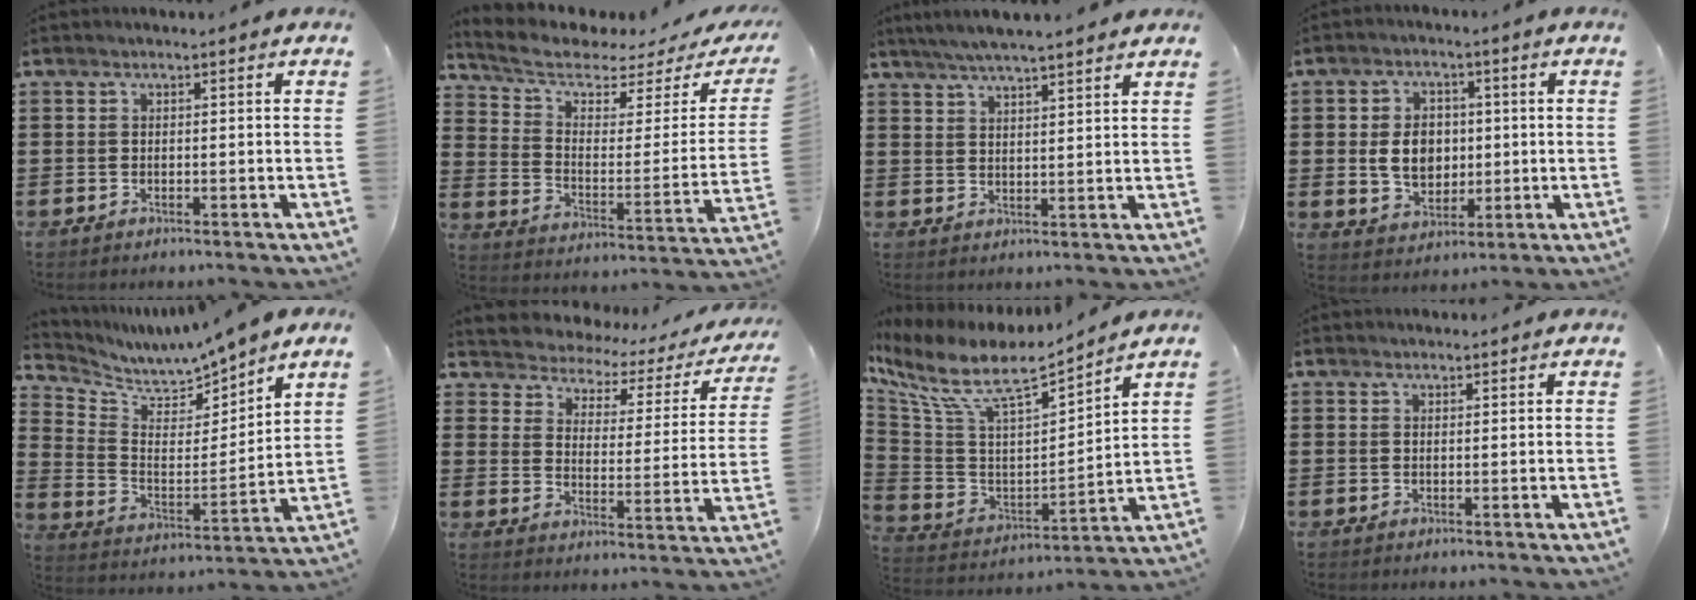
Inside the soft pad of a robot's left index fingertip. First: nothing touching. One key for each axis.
{"total": 5.1, "fx": 3.6, "fy": 2.1, "fz": 2.9, "tx": -0.081, "ty": -0.029, "tz": 0.060}
{"total": 3.8, "fx": 3.5, "fy": -0.2, "fz": 1.4, "tx": -0.037, "ty": -0.012, "tz": 0.062}
{"total": 6.6, "fx": 0.2, "fy": 5.1, "fz": 4.2, "tx": -0.092, "ty": 0.009, "tz": -0.002}
{"total": 6.1, "fx": 6.0, "fy": 1.1, "fz": 0.4, "tx": -0.042, "ty": -0.053, "tz": 0.104}
{"total": 2.0, "fx": 1.7, "fy": 1.0, "fz": 0.3, "tx": -0.025, "ty": -0.024, "tz": 0.017}
{"total": 9.3, "fx": 7.0, "fy": 2.4, "fz": 5.7, "tx": -0.141, "ty": -0.055, "tz": 0.117}
{"total": 1.1, "fx": 1.1, "fy": 0.1, "fz": -0.1, "tx": 0.000, "ty": 0.000, "tz": 0.022}